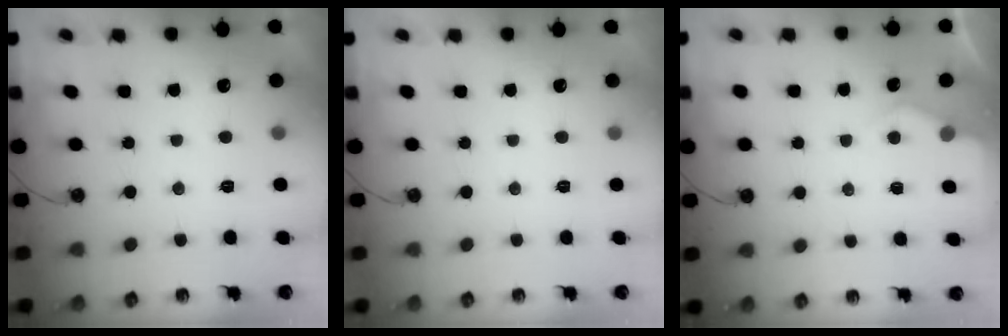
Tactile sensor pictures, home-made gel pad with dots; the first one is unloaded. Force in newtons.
{"total": 0.0}
{"total": 4.3, "press": 4.3, "slide": 0.5}